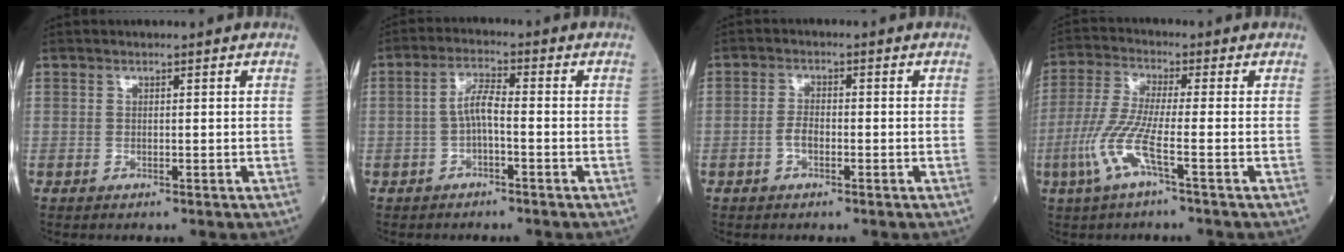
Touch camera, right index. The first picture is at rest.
{"total": 3.9, "force": [-1.0, 0.8, 3.7], "torque": [-0.071, 0.012, -0.020]}
{"total": 2.3, "force": [-0.8, 1.1, 1.8], "torque": [-0.032, 0.005, -0.014]}
{"total": 7.5, "force": [-2.9, -0.1, 6.9], "torque": [-0.154, -0.005, -0.066]}